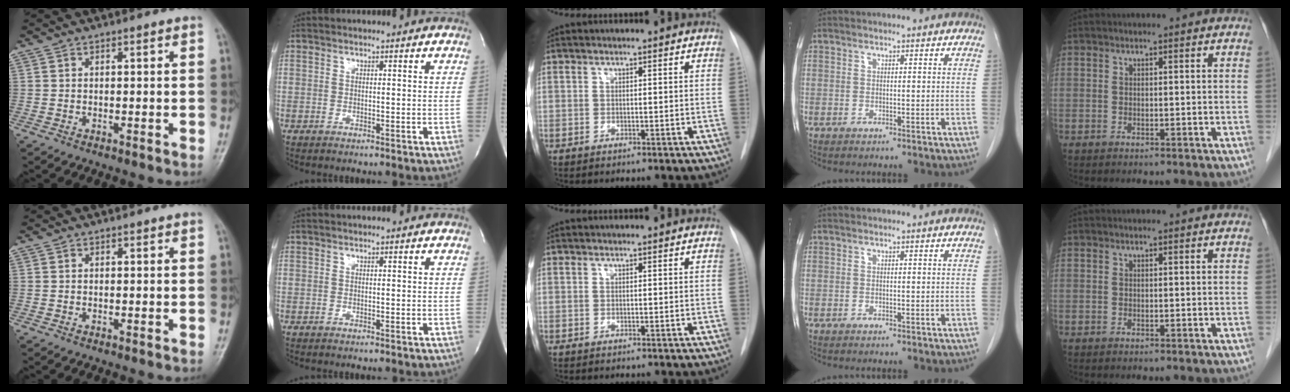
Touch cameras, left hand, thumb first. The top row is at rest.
{}